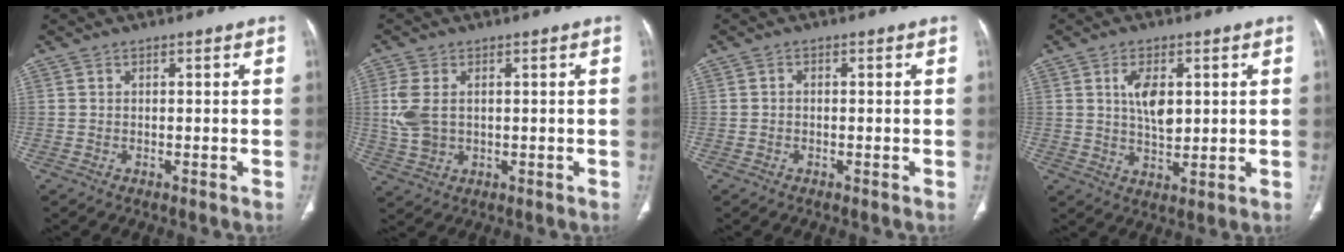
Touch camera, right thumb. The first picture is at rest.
{"total": 6.7, "force": [0.8, 4.4, 5.0], "torque": [-0.120, 0.000, 0.023]}
{"total": 0.6, "force": [-0.2, 0.4, 0.4], "torque": [-0.002, 0.001, -0.008]}
{"total": 7.3, "force": [1.8, 3.8, 6.0], "torque": [-0.094, -0.013, 0.035]}